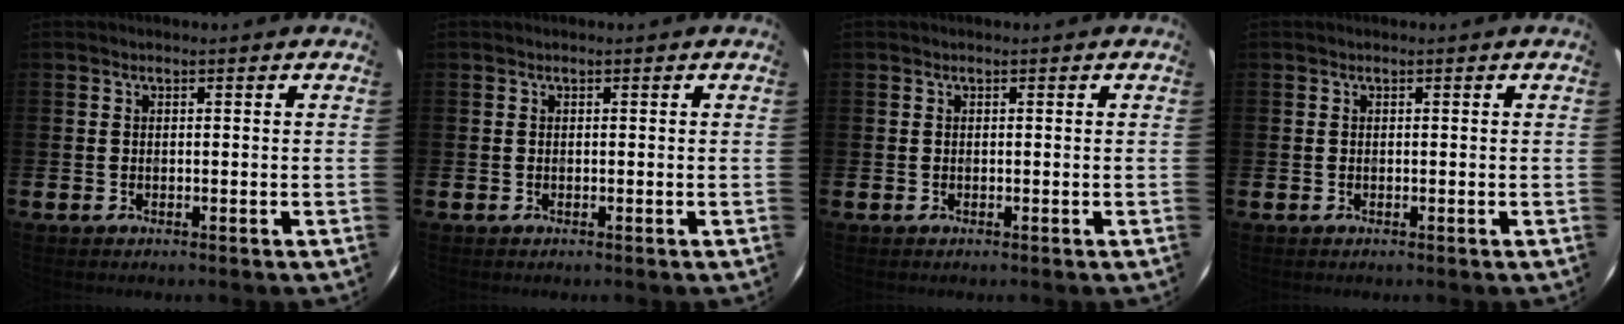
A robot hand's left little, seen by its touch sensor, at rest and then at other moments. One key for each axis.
{"total": 0.0}
{"total": 0.0}
{"total": 0.0}